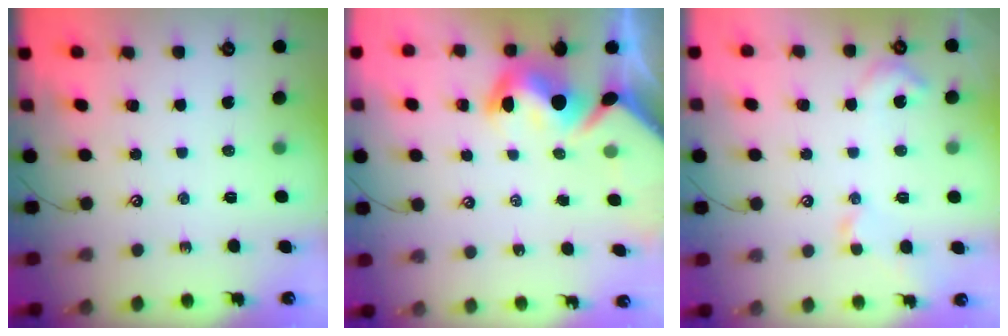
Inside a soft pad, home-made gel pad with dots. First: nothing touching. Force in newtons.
{"total": 9.8, "press": 9.8, "slide": 0.9}
{"total": 3.9, "press": 3.8, "slide": 0.9}